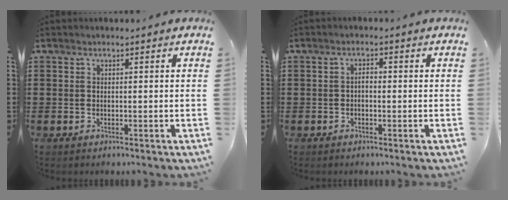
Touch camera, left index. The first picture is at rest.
{"total": 1.3, "force": [-0.4, 0.6, 1.0], "torque": [-0.022, 0.002, -0.010]}